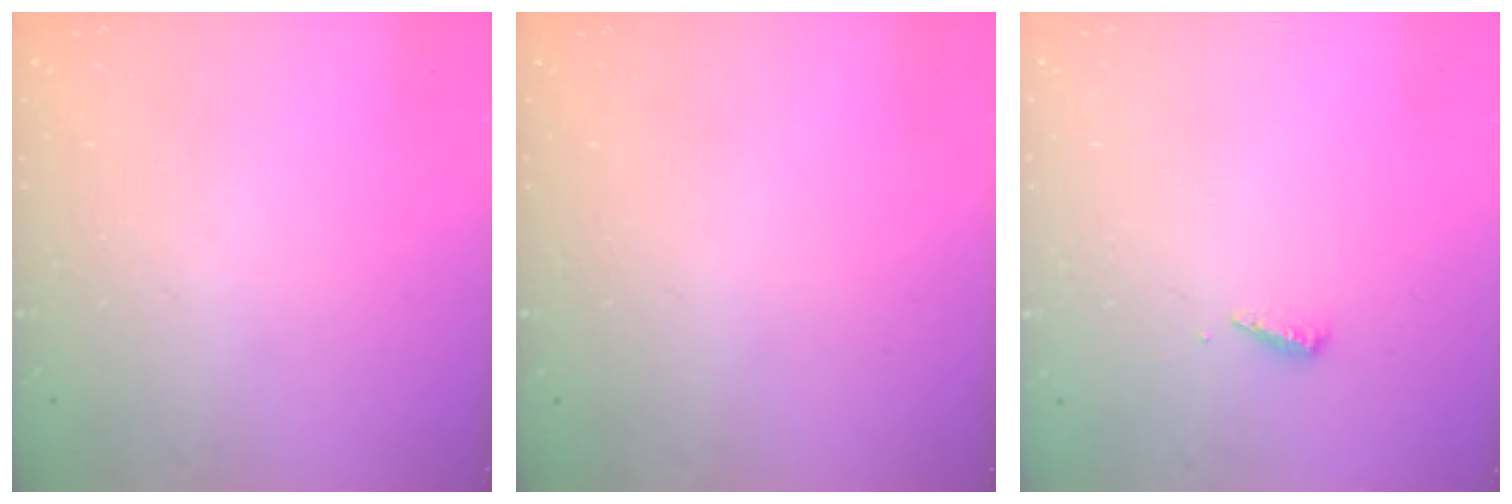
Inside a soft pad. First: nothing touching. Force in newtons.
{"total": 0.0}
{"total": 2.5, "press": 2.5, "slide": 0.1}